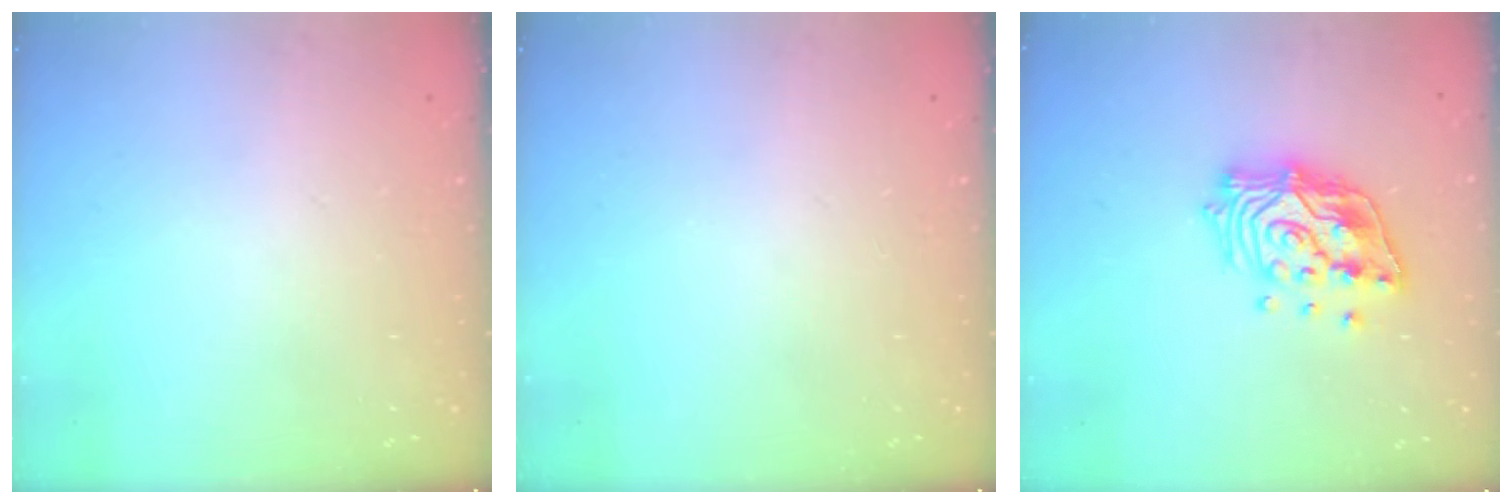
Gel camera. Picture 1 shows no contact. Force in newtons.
{"total": 0.0}
{"total": 15.7, "press": 15.6, "slide": 1.7}